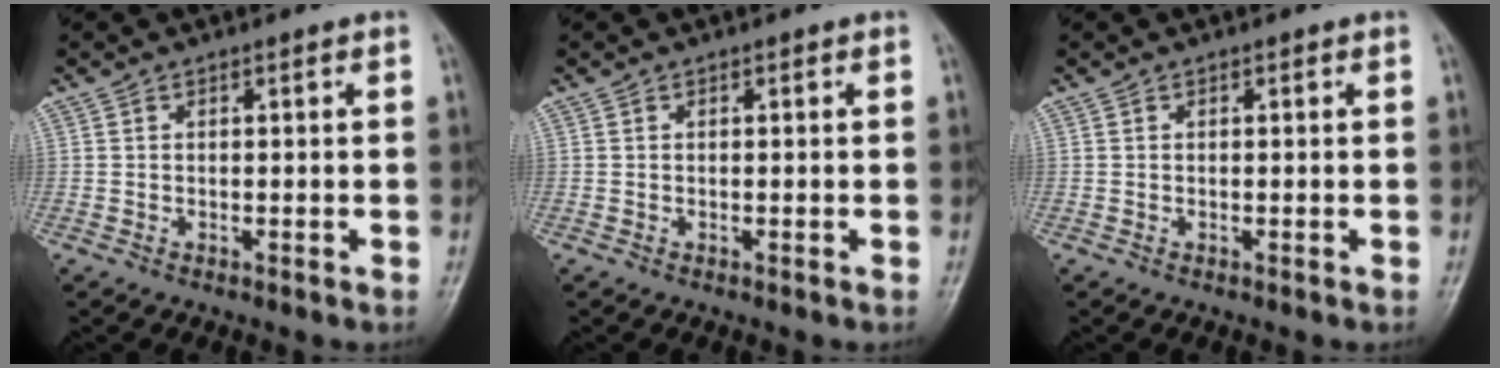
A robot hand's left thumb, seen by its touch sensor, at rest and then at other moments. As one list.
[{"total": 0.0}, {"total": 0.0}]